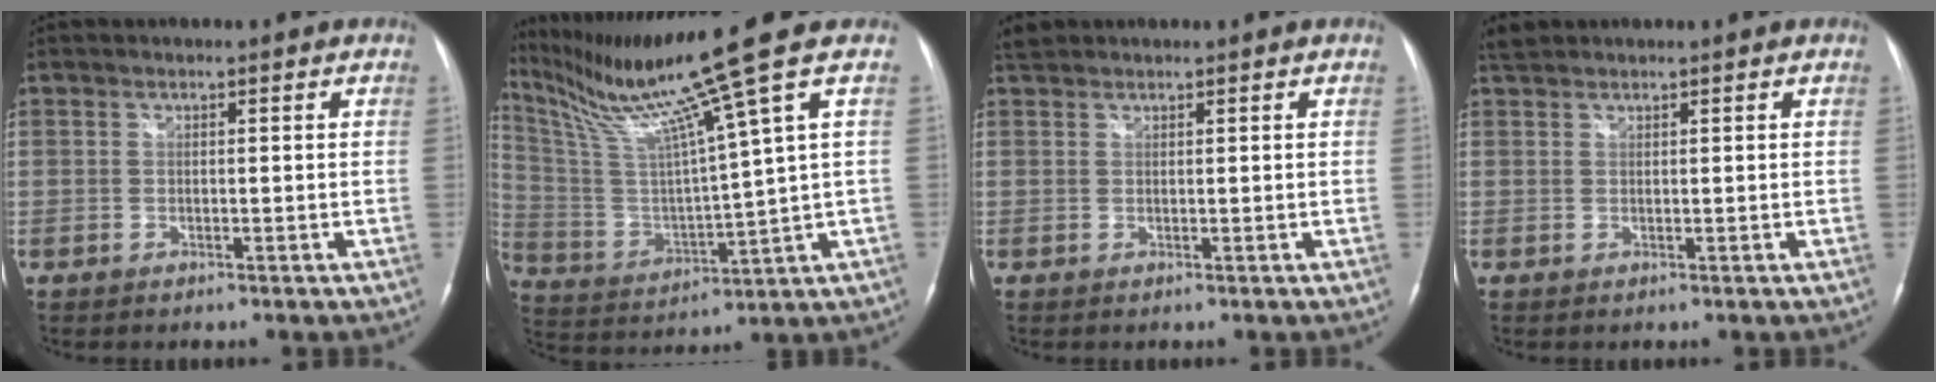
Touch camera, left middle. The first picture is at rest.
{"total": 15.7, "force": [11.3, -4.4, 9.9], "torque": [-0.178, -0.030, 0.217]}
{"total": 1.6, "force": [1.5, 0.6, 0.1], "torque": [-0.009, 0.017, 0.029]}
{"total": 1.6, "force": [1.6, 0.4, 0.2], "torque": [-0.012, 0.015, 0.033]}